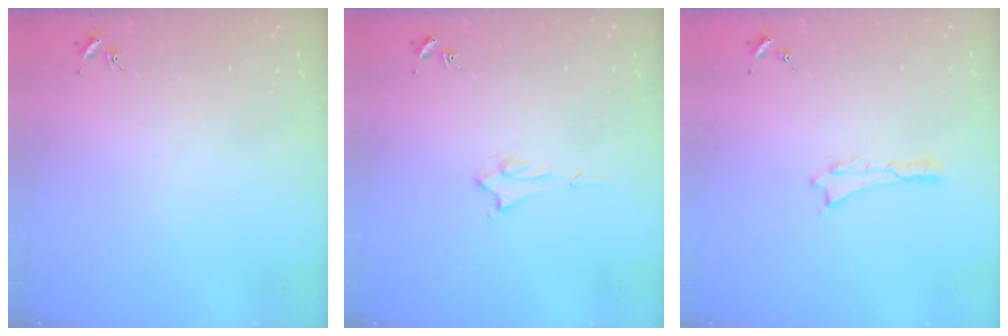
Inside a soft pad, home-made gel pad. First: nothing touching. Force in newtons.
{"total": 1.4, "press": 1.4, "slide": 0.2}
{"total": 0.0}